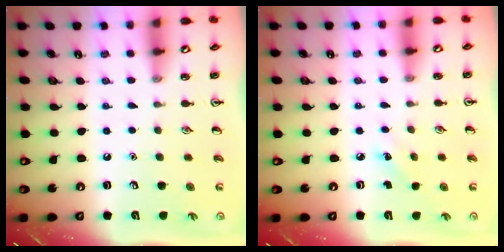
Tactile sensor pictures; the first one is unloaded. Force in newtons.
{"total": 1.9, "press": 1.8, "slide": 0.7}